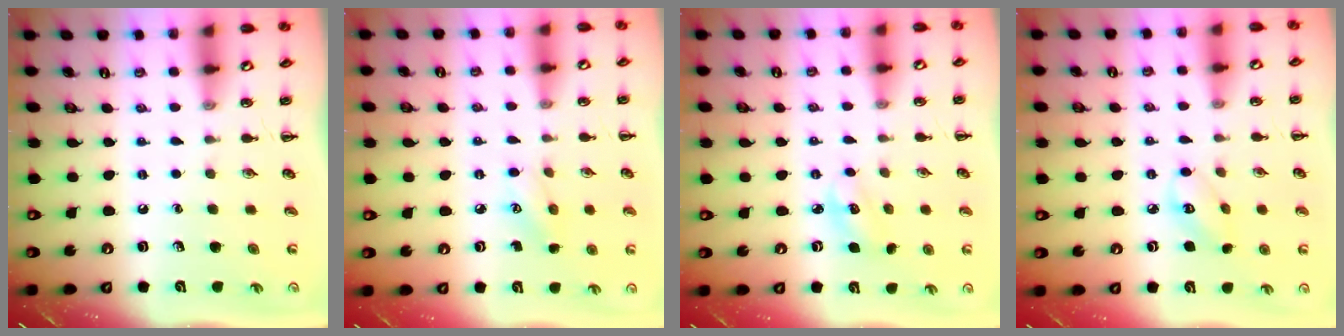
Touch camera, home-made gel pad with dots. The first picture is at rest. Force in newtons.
{"total": 6.0, "press": 5.8, "slide": 1.3}
{"total": 3.6, "press": 3.5, "slide": 0.9}
{"total": 3.7, "press": 3.6, "slide": 0.6}